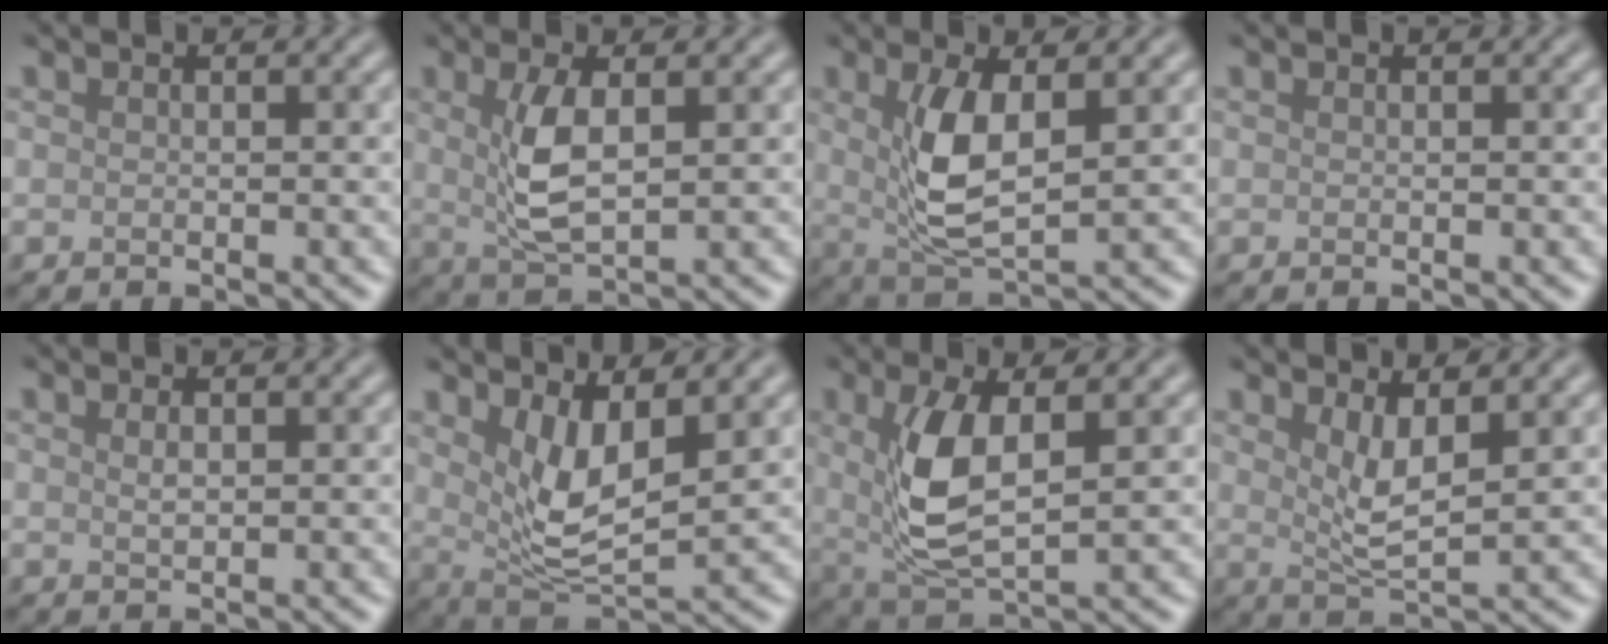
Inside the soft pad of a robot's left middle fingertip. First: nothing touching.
{"total": 4.0, "force": [0.4, 1.3, 3.7], "torque": [-0.085, -0.004, 0.020]}
{"total": 5.0, "force": [0.6, 1.8, 4.7], "torque": [-0.103, -0.010, 0.025]}
{"total": 0.0}
{"total": 0.5, "force": [0.2, 0.1, 0.5], "torque": [-0.010, 0.001, 0.011]}
{"total": 4.7, "force": [1.6, 1.6, 4.1], "torque": [-0.085, -0.016, 0.044]}
{"total": 5.8, "force": [0.6, 2.2, 5.3], "torque": [-0.122, -0.013, 0.026]}
{"total": 3.0, "force": [1.0, 0.7, 2.8], "torque": [-0.058, -0.012, 0.028]}